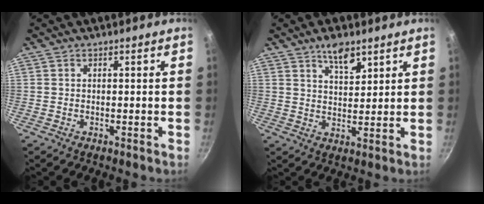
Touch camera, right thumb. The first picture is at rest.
{"total": 6.1, "force": [3.9, 2.6, 3.8], "torque": [-0.054, -0.024, 0.067]}